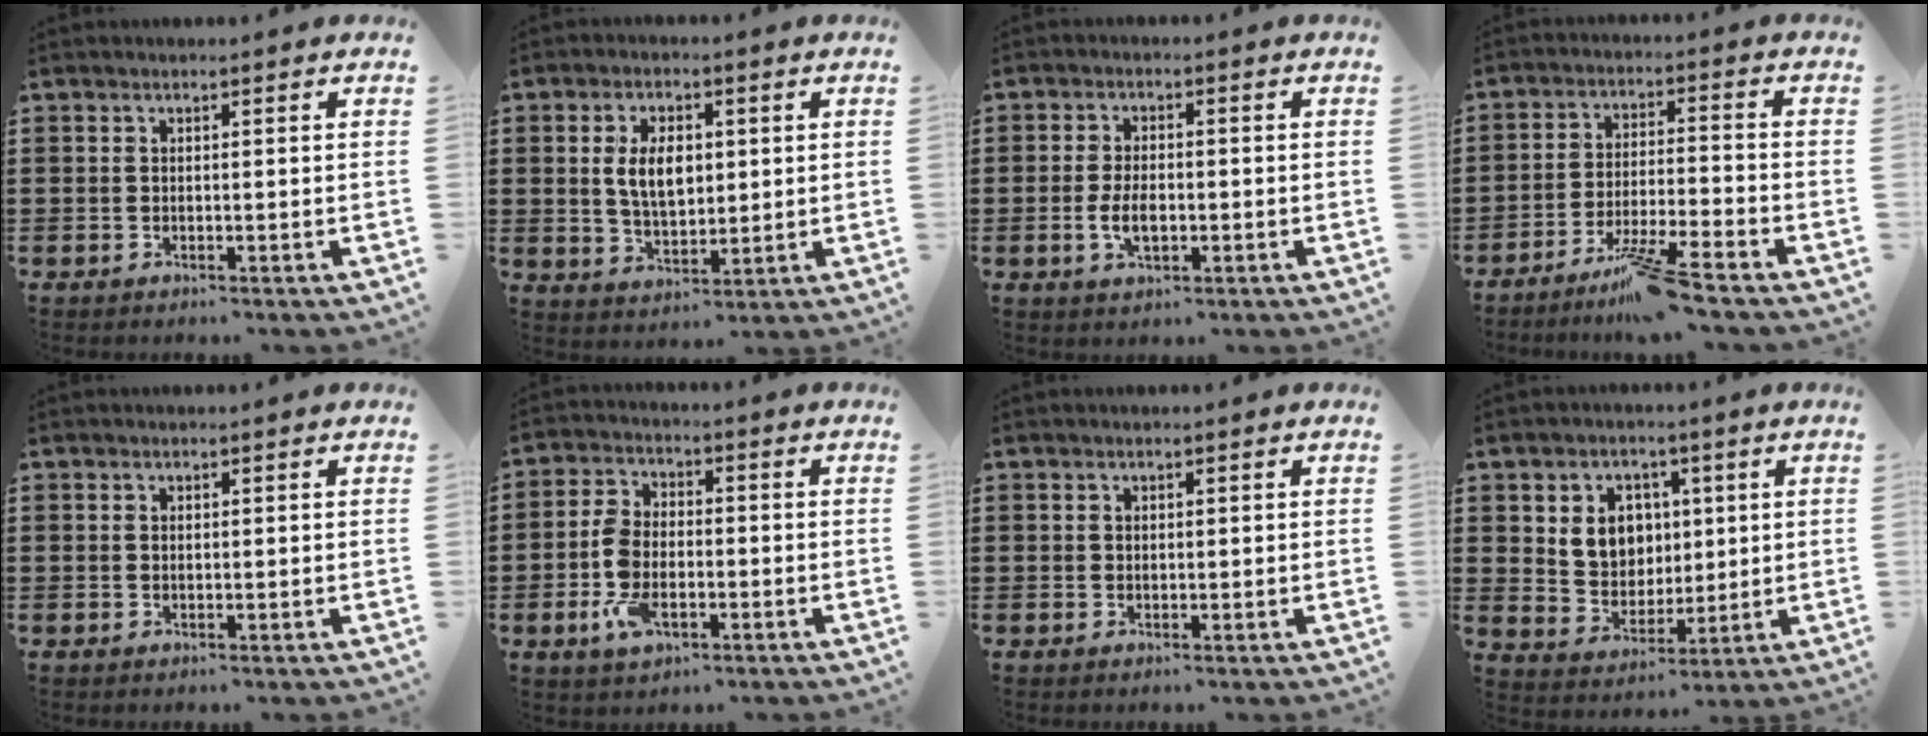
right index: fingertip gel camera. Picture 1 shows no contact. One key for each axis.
{"total": 6.6, "fx": 1.0, "fy": 3.9, "fz": 5.2, "tx": -0.101, "ty": 0.006, "tz": 0.008}
{"total": 4.3, "fx": -0.9, "fy": 2.2, "fz": 3.6, "tx": -0.079, "ty": -0.001, "tz": -0.019}
{"total": 7.7, "fx": -6.3, "fy": -0.3, "fz": 4.4, "tx": -0.087, "ty": -0.010, "tz": -0.120}
{"total": 0.5, "fx": 0.2, "fy": 0.4, "fz": 0.1, "tx": -0.004, "ty": 0.003, "tz": 0.005}
{"total": 6.6, "fx": -2.1, "fy": 4.0, "fz": 4.8, "tx": -0.127, "ty": 0.000, "tz": -0.047}
{"total": 0.7, "fx": 0.3, "fy": 0.6, "fz": 0.0, "tx": -0.001, "ty": 0.005, "tz": 0.007}
{"total": 7.0, "fx": 1.9, "fy": 6.2, "fz": 2.6, "tx": -0.063, "ty": 0.016, "tz": 0.031}